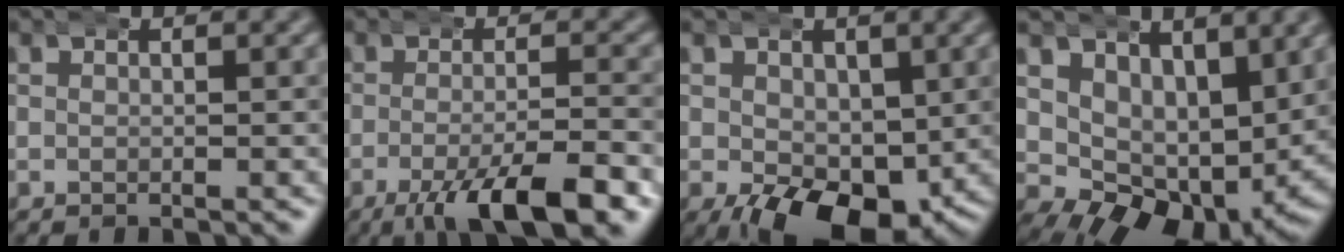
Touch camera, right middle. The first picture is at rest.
{"total": 8.3, "force": [-5.1, 2.1, 6.2], "torque": [-0.105, -0.025, -0.069]}
{"total": 8.2, "force": [-2.9, 4.9, 5.9], "torque": [-0.103, -0.053, -0.020]}
{"total": 7.8, "force": [-0.7, 5.4, 5.7], "torque": [-0.112, -0.052, 0.008]}